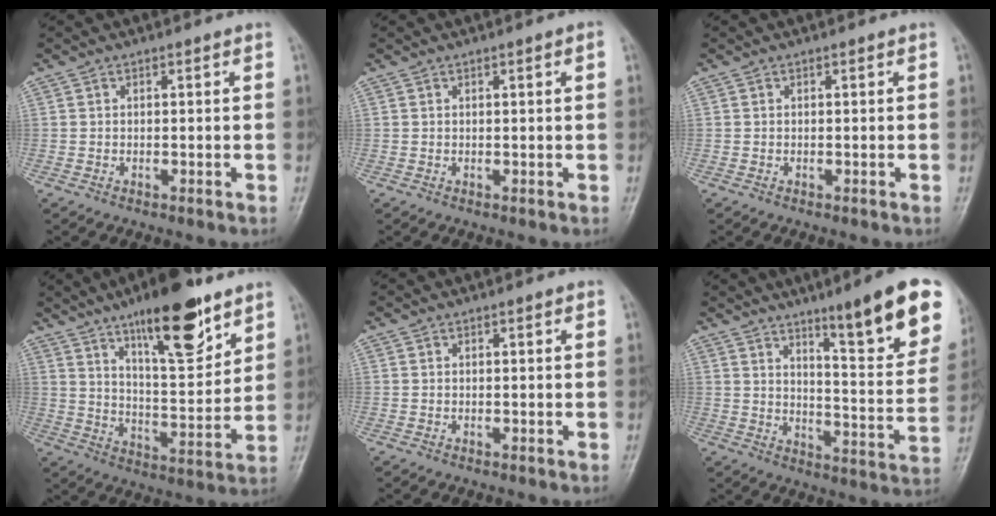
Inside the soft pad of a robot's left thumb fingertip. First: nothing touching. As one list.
[{"total": 1.3, "force": [0.4, 0.0, 1.2], "torque": [-0.021, 0.002, 0.006]}, {"total": 0.0}, {"total": 17.0, "force": [10.7, 5.1, 12.2], "torque": [-0.162, -0.060, 0.178]}, {"total": 0.5, "force": [0.2, 0.0, 0.5], "torque": [-0.008, 0.001, 0.002]}, {"total": 18.4, "force": [10.9, 2.8, 14.6], "torque": [-0.160, -0.061, 0.157]}]